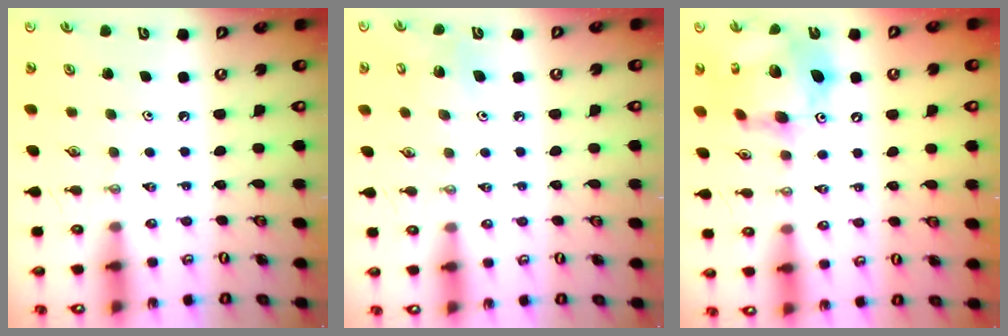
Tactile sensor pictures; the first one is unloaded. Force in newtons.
{"total": 6.1, "press": 6.1, "slide": 0.8}
{"total": 16.1, "press": 16.0, "slide": 1.6}